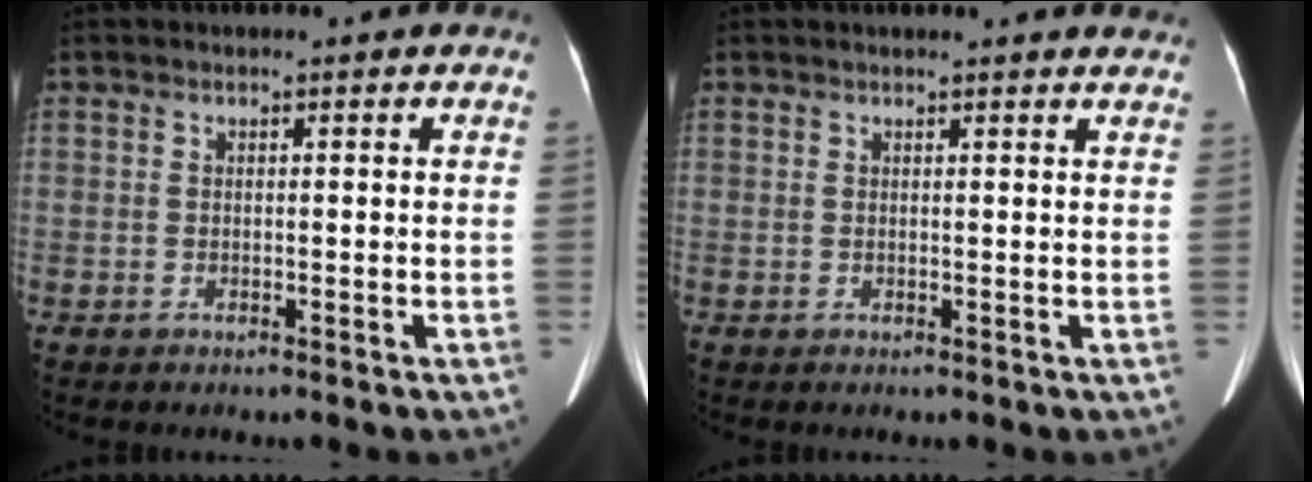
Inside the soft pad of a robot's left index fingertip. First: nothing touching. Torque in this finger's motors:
{"motor_torque": [0.17, -1.36, -0.02, 0.03]}